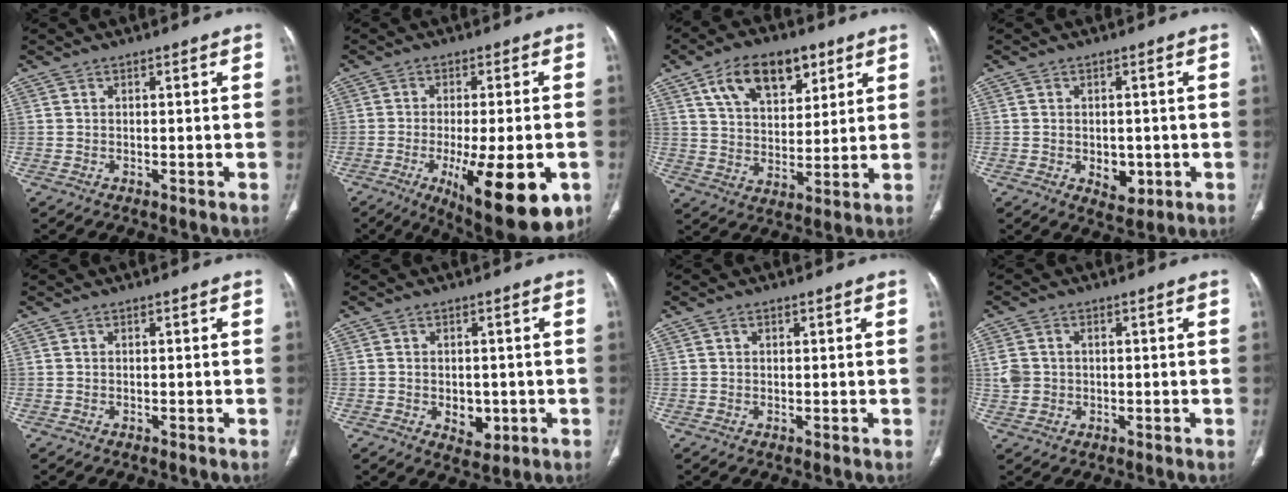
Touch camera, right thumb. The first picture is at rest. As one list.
[{"total": 18.5, "force": [-7.0, 6.1, 16.0], "torque": [-0.200, -0.010, -0.087]}, {"total": 14.6, "force": [7.6, 8.4, 9.2], "torque": [-0.116, -0.025, 0.134]}, {"total": 4.9, "force": [-1.1, 3.4, 3.4], "torque": [-0.027, -0.003, -0.004]}, {"total": 0.0}, {"total": 4.8, "force": [-0.9, 3.4, 3.3], "torque": [-0.026, -0.003, -0.002]}, {"total": 1.0, "force": [0.5, 0.7, 0.5], "torque": [-0.004, -0.001, 0.007]}, {"total": 4.4, "force": [0.2, 3.8, 2.2], "torque": [-0.042, 0.006, 0.010]}]